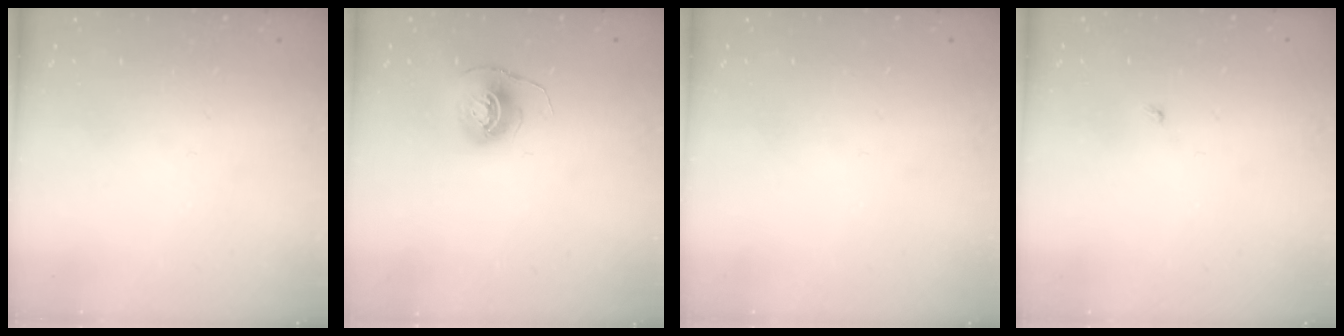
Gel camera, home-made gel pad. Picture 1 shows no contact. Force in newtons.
{"total": 6.0, "press": 6.0, "slide": 0.5}
{"total": 0.0}
{"total": 1.9, "press": 1.9, "slide": 0.3}